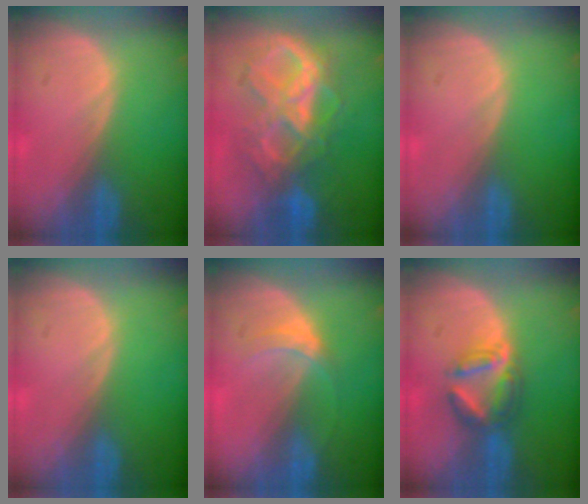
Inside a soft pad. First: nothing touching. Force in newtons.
{"total": 9.6, "press": 9.5, "slide": 1.0}
{"total": 0.0}
{"total": 0.0}
{"total": 3.2, "press": 2.8, "slide": 1.6}
{"total": 5.8, "press": 5.5, "slide": 1.9}